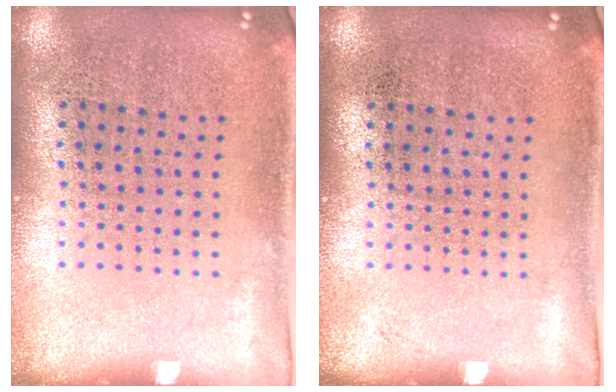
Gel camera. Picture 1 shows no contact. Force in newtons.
{"total": 0.0}